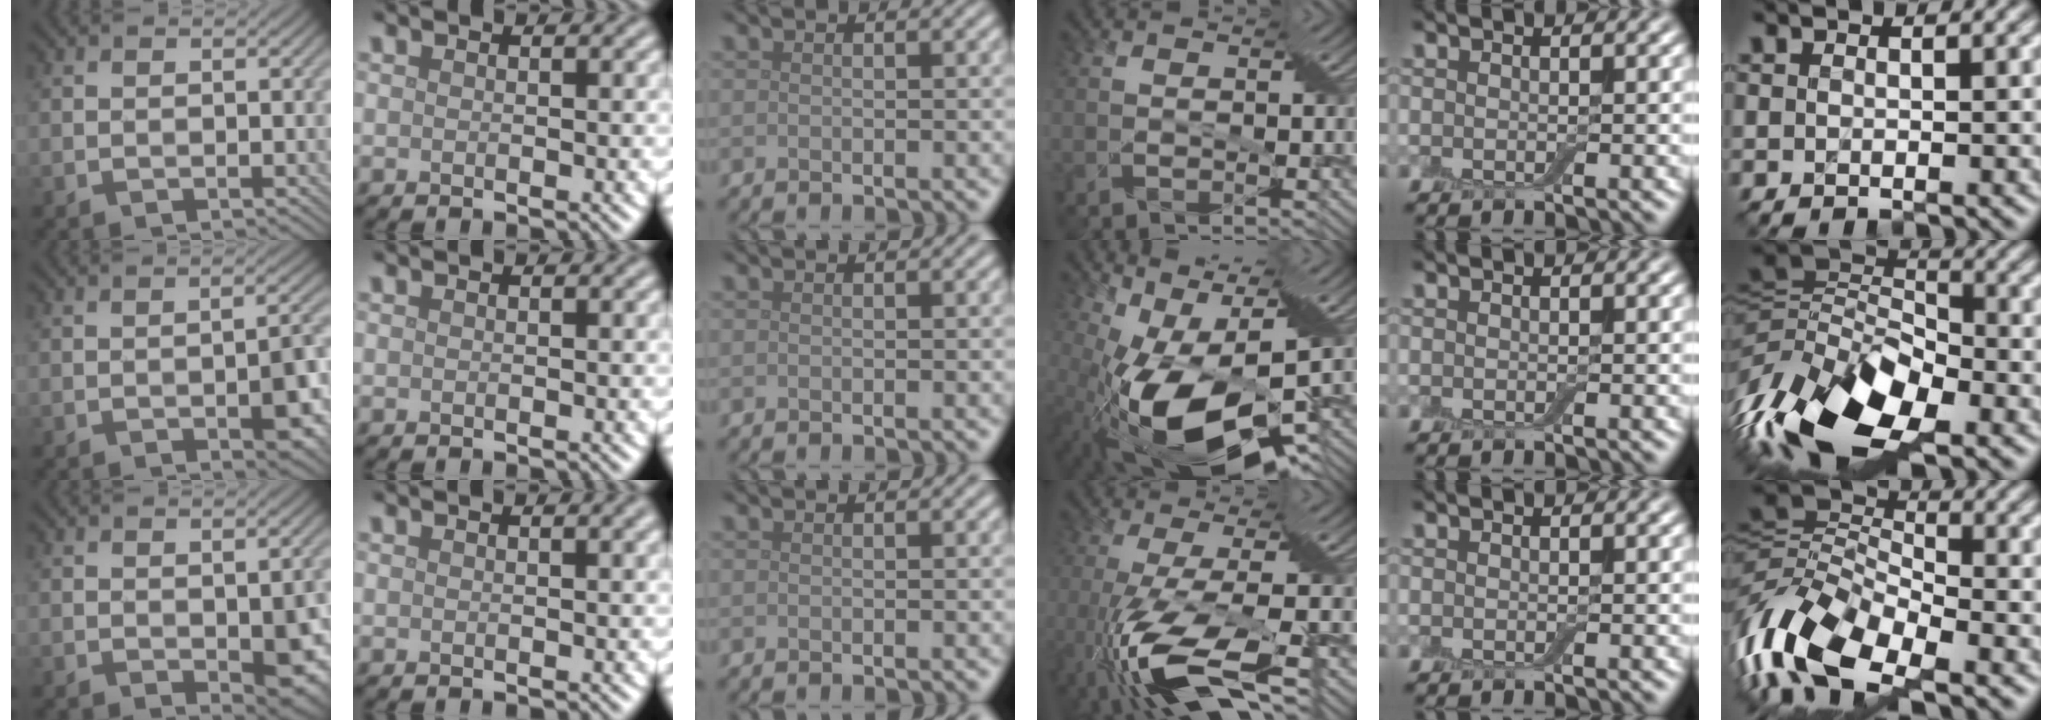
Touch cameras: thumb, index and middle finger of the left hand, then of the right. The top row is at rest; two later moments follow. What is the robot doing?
{"motion": "cut", "object": "aluminum foil"}